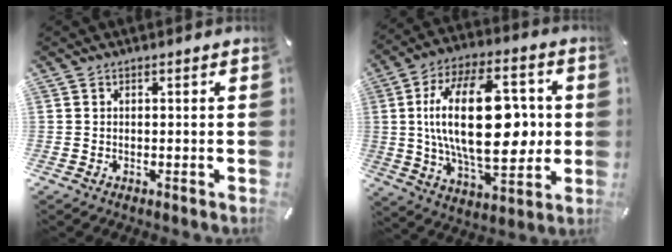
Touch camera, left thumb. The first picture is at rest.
{"total": 25.8, "force": [2.1, 13.7, 21.7], "torque": [-0.396, 0.001, 0.028]}